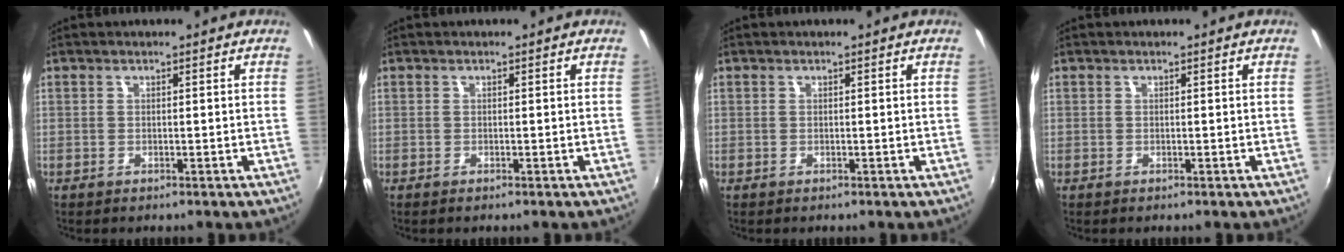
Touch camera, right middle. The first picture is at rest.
{"total": 0.0}
{"total": 0.0}
{"total": 0.0}